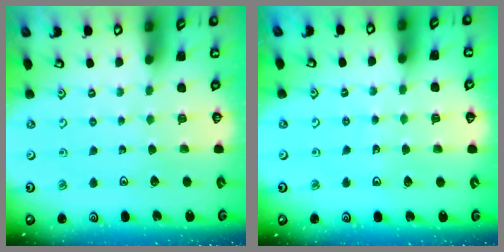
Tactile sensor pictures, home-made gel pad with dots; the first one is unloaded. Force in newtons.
{"total": 3.5, "press": 2.9, "slide": 1.9}